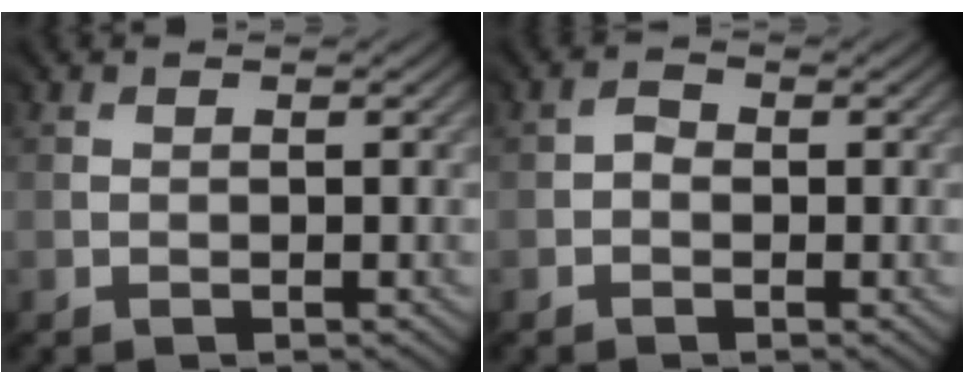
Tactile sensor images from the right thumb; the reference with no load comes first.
{"total": 1.4, "force": [-0.2, 1.2, 0.6], "torque": [-0.007, 0.003, -0.009]}